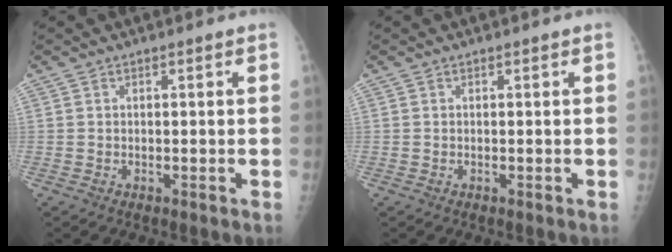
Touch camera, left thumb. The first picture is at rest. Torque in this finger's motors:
{"motor_torque": [0.00, 0.00, 0.00, 0.00, 0.00]}